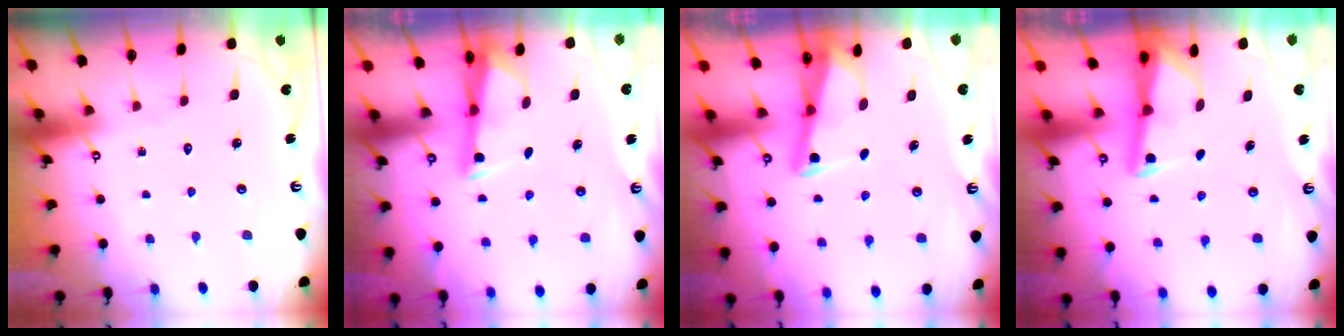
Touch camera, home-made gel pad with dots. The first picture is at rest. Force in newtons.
{"total": 3.2, "press": 3.1, "slide": 0.8}
{"total": 2.6, "press": 2.6, "slide": 0.2}
{"total": 3.2, "press": 3.2, "slide": 0.4}